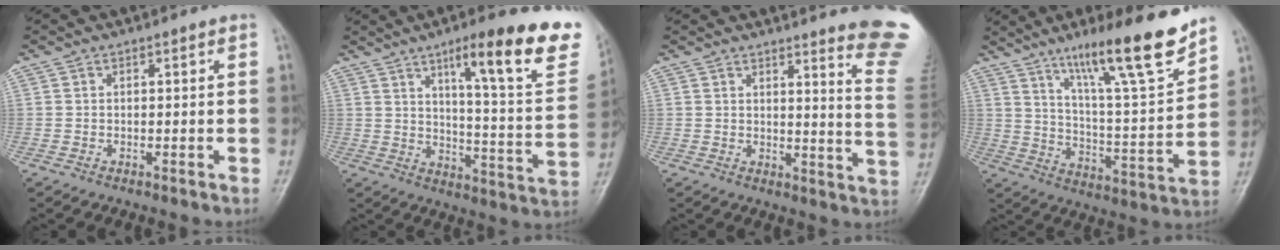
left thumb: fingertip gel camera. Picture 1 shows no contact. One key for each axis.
{"total": 22.3, "fx": 13.0, "fy": 4.1, "fz": 17.7, "tx": -0.214, "ty": -0.055, "tz": 0.185}
{"total": 12.9, "fx": 11.2, "fy": -0.2, "fz": 6.4, "tx": -0.059, "ty": -0.125, "tz": 0.111}
{"total": 18.4, "fx": 13.0, "fy": 2.1, "fz": 12.9, "tx": -0.184, "ty": -0.075, "tz": 0.212}